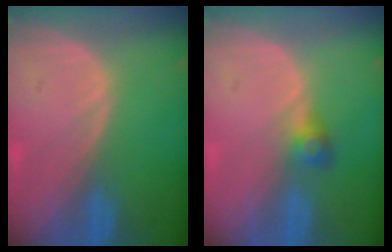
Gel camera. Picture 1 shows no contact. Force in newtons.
{"total": 2.5, "press": 2.4, "slide": 0.7}